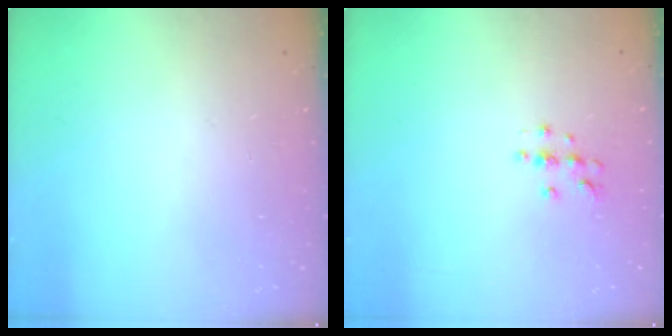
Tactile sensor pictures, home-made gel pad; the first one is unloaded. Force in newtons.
{"total": 4.2, "press": 4.2, "slide": 0.5}